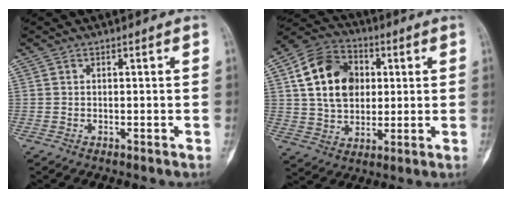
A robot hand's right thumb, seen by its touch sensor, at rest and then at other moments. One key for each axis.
{"total": 15.3, "fx": 3.5, "fy": 11.2, "fz": 9.8, "tx": -0.144, "ty": 0.006, "tz": 0.057}